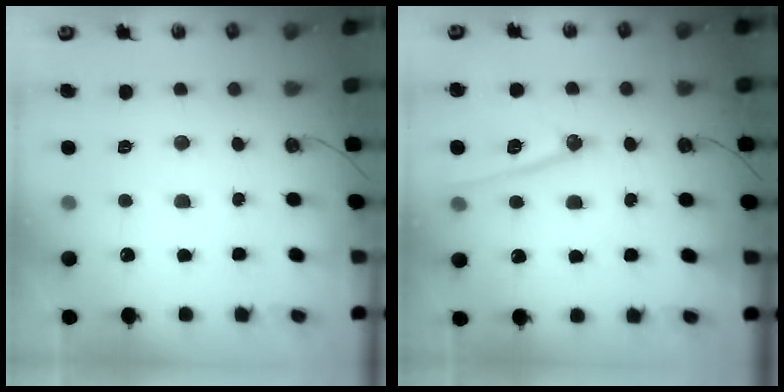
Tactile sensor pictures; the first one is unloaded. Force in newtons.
{"total": 13.2, "press": 13.1, "slide": 1.4}